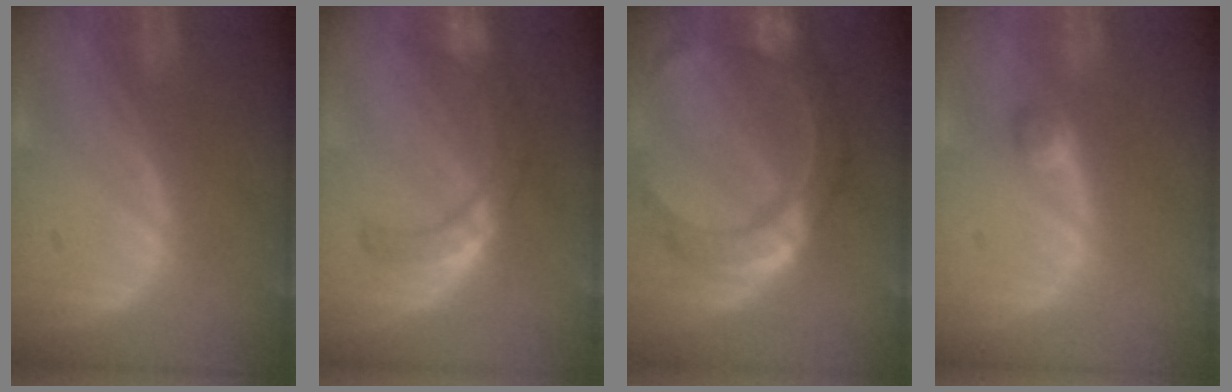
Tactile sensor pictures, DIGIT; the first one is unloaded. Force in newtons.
{"total": 7.6, "press": 6.7, "slide": 3.6}
{"total": 10.8, "press": 10.7, "slide": 1.0}
{"total": 1.6, "press": 1.4, "slide": 0.8}